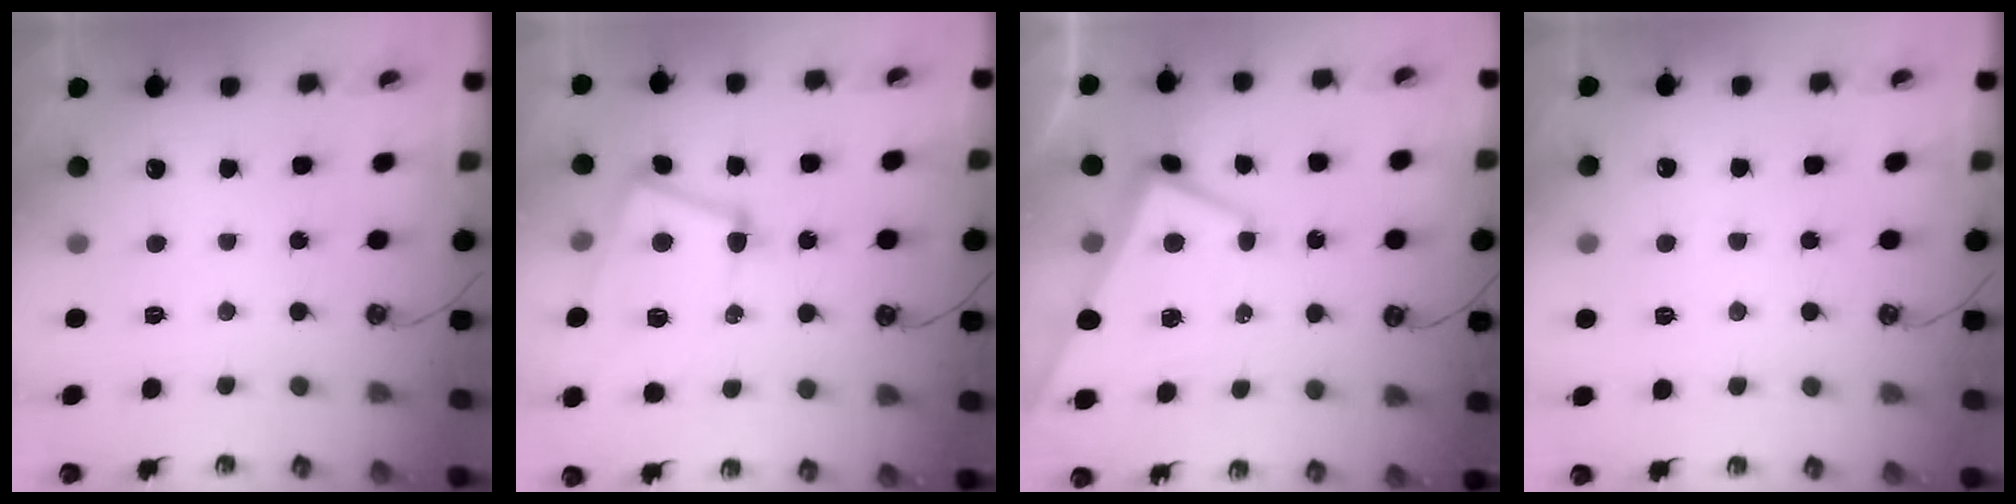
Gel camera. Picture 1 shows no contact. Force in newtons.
{"total": 9.2, "press": 9.1, "slide": 1.4}
{"total": 0.8, "press": 0.2, "slide": 0.8}
{"total": 2.2, "press": 2.1, "slide": 0.3}